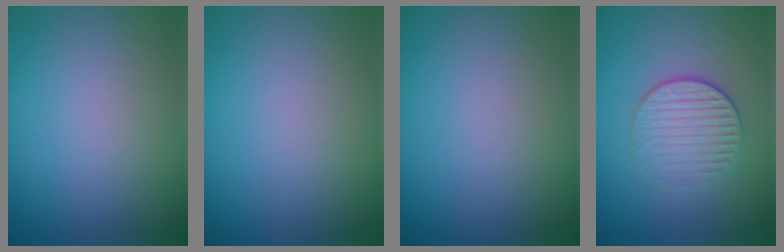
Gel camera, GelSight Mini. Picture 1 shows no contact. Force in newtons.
{"total": 0.0}
{"total": 0.0}
{"total": 3.0, "press": 2.7, "slide": 1.3}